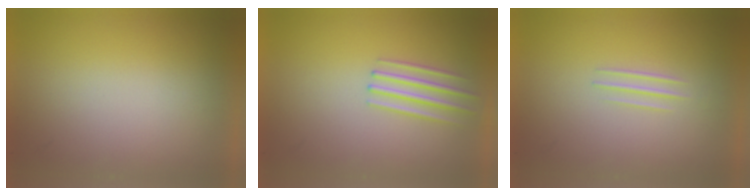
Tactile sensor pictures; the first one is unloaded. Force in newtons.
{"total": 2.1}
{"total": 1.0}